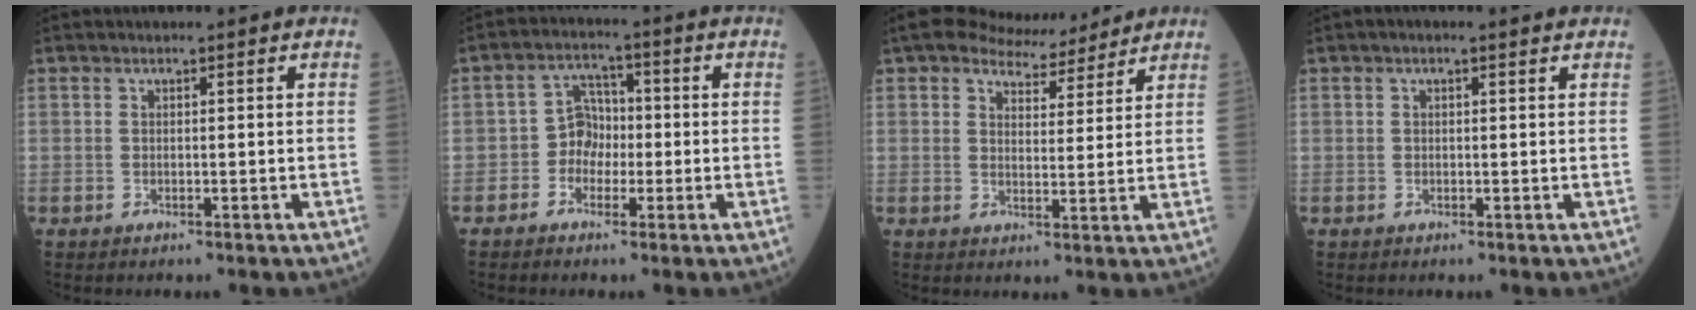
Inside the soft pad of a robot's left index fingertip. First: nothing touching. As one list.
[{"total": 4.4, "force": [-1.2, 3.7, 2.1], "torque": [-0.035, 0.011, -0.030]}, {"total": 7.8, "force": [7.0, 2.7, 2.3], "torque": [-0.039, 0.015, 0.105]}, {"total": 1.5, "force": [0.9, 0.3, 1.1], "torque": [-0.026, 0.014, 0.010]}]